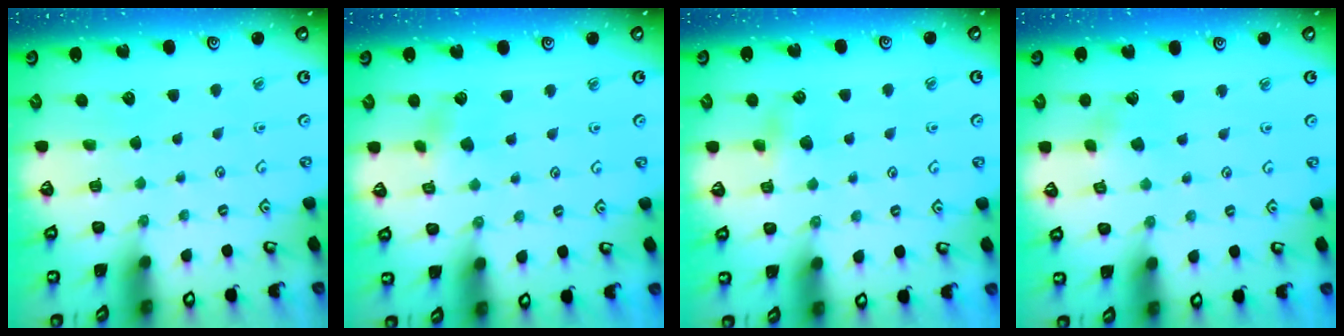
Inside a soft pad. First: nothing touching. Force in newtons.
{"total": 3.4, "press": 3.4, "slide": 0.4}
{"total": 3.8, "press": 3.7, "slide": 0.8}
{"total": 2.8, "press": 2.7, "slide": 0.6}